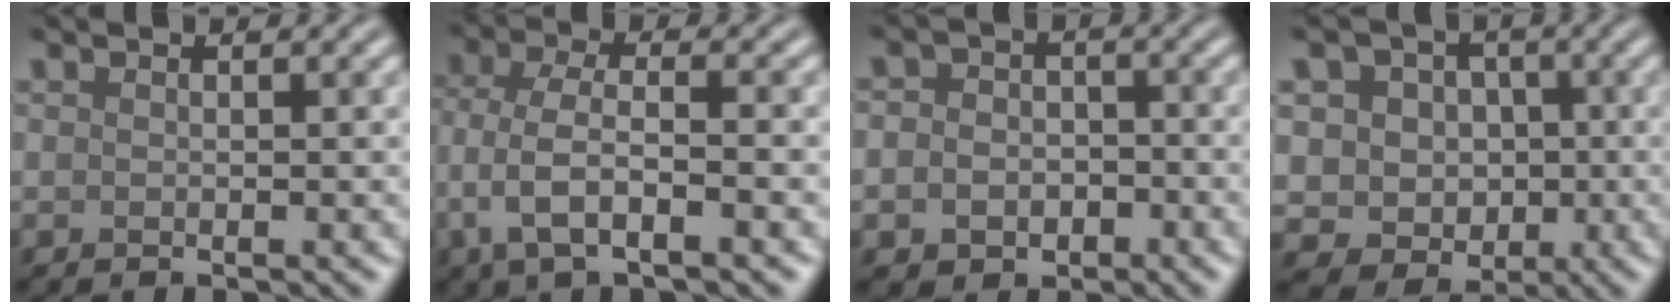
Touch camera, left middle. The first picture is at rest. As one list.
[{"total": 5.2, "force": [-2.1, 2.0, 4.3], "torque": [-0.094, -0.002, -0.045]}, {"total": 4.7, "force": [-1.3, 4.0, 2.1], "torque": [-0.016, -0.001, -0.036]}, {"total": 5.9, "force": [0.0, 5.4, 2.5], "torque": [-0.021, 0.012, -0.025]}]